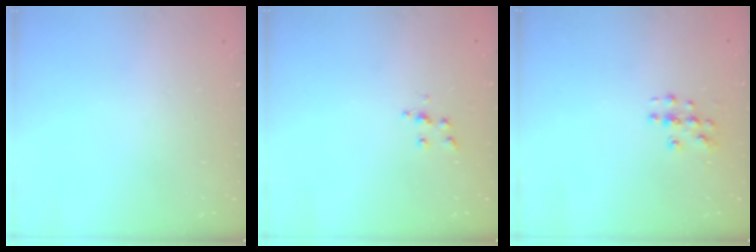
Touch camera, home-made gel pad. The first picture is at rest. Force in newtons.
{"total": 6.1, "press": 6.1, "slide": 0.5}
{"total": 3.6, "press": 3.6, "slide": 0.3}